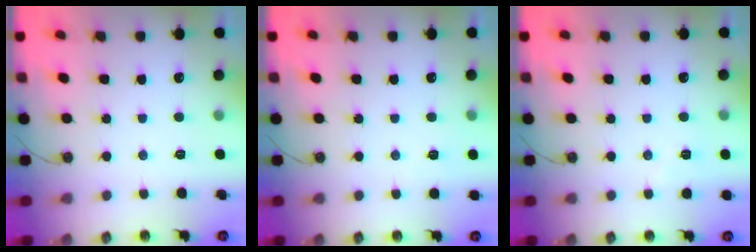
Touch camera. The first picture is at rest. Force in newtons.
{"total": 3.2, "press": 2.3, "slide": 2.2}
{"total": 4.4, "press": 3.8, "slide": 2.2}